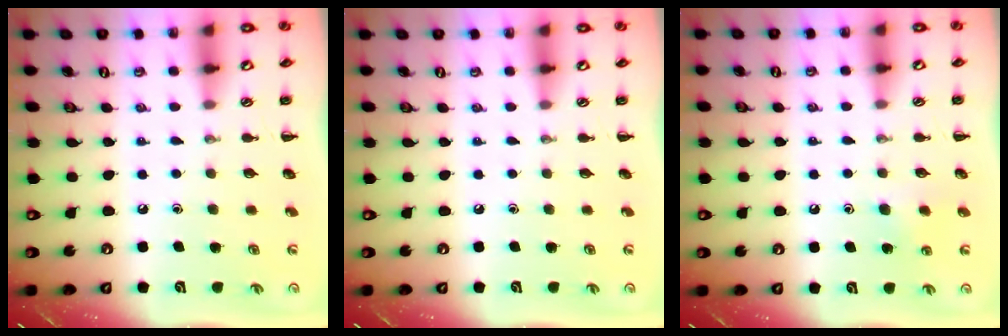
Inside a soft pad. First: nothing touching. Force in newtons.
{"total": 0.0}
{"total": 6.2, "press": 6.0, "slide": 1.6}